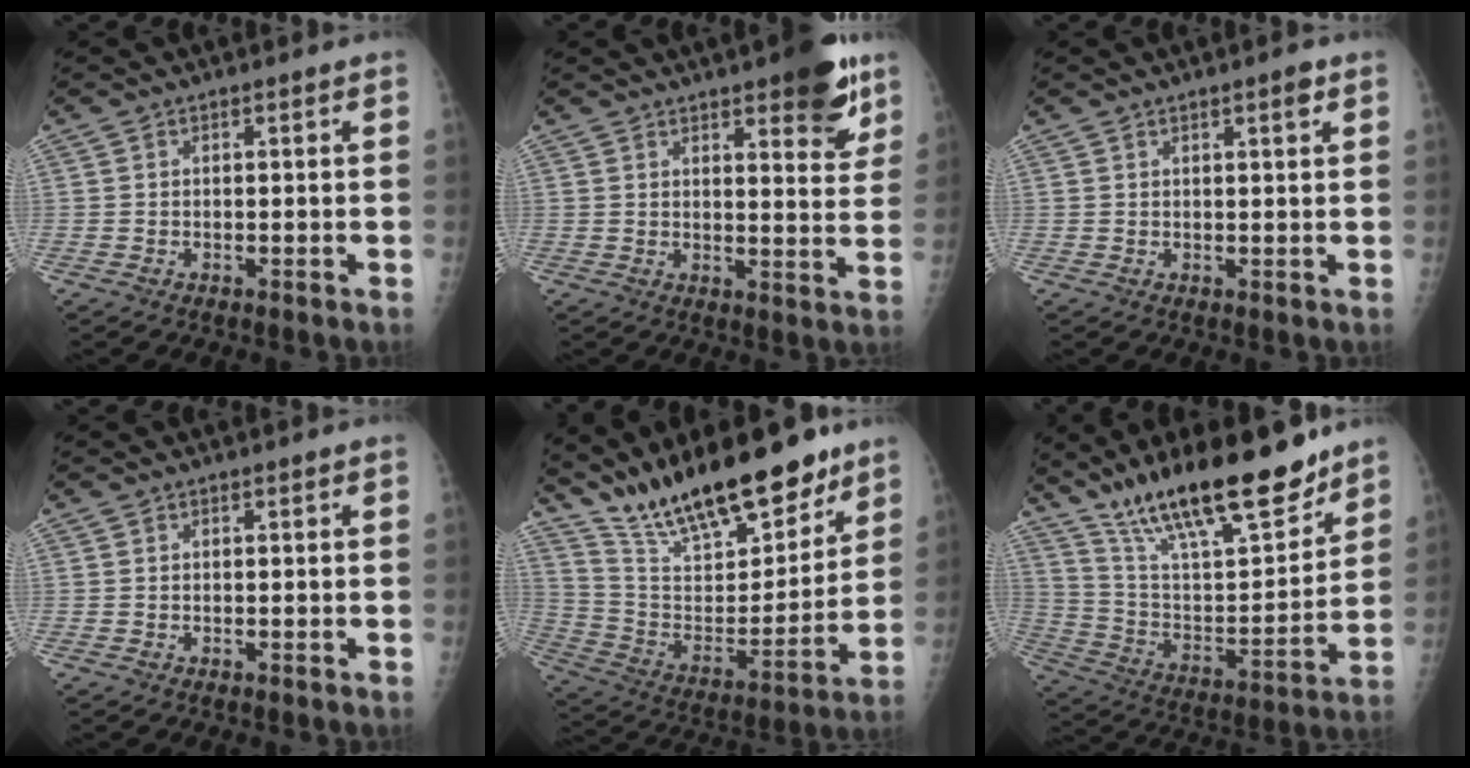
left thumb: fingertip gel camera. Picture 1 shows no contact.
{"total": 11.8, "force": [7.2, 3.8, 8.5], "torque": [-0.074, -0.035, 0.091]}
{"total": 2.0, "force": [1.2, 0.3, 1.6], "torque": [-0.021, -0.005, 0.016]}
{"total": 0.0}
{"total": 24.1, "force": [18.8, 7.7, 12.9], "torque": [-0.180, -0.087, 0.325]}
{"total": 24.2, "force": [17.9, 6.3, 15.0], "torque": [-0.223, -0.079, 0.312]}